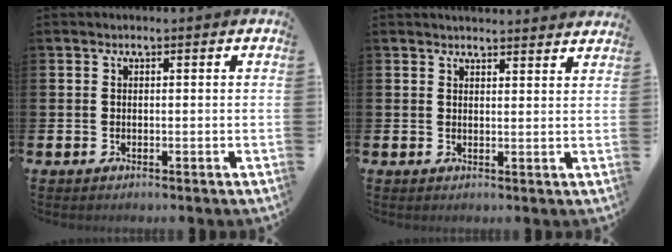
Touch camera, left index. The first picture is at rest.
{"total": 2.8, "force": [2.8, 0.1, -0.2], "torque": [-0.001, -0.016, 0.051]}